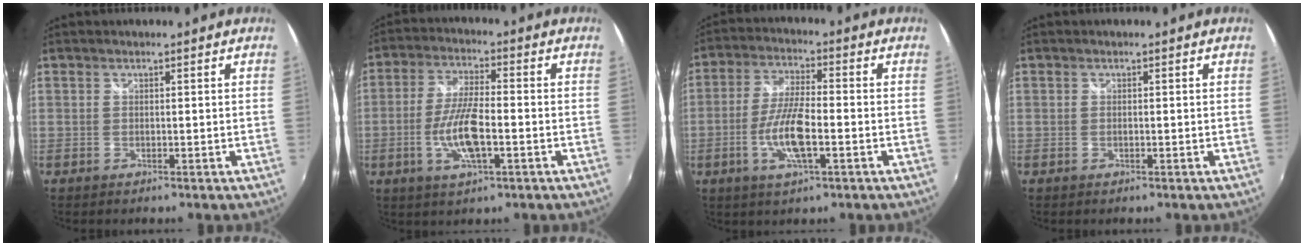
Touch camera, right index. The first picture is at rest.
{"total": 9.2, "force": [-2.8, 2.4, 8.4], "torque": [-0.171, -0.002, -0.055]}
{"total": 9.0, "force": [-3.0, 2.0, 8.3], "torque": [-0.170, -0.001, -0.059]}
{"total": 0.0}